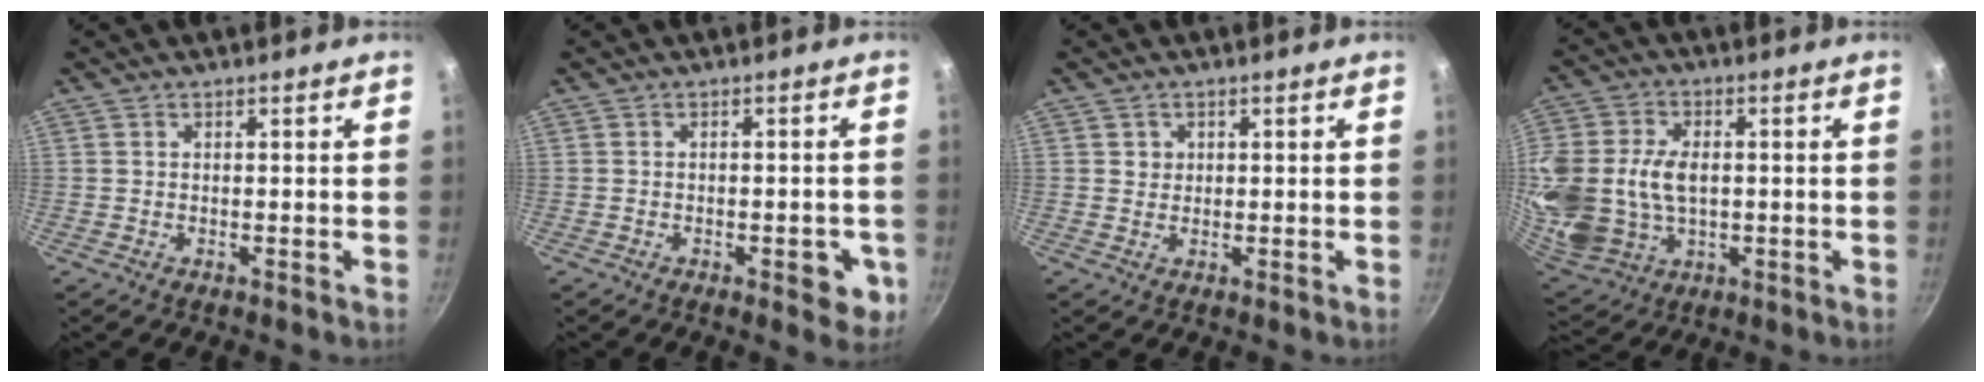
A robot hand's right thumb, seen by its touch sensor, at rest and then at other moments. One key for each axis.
{"total": 5.6, "fx": -1.9, "fy": 2.6, "fz": 4.6, "tx": -0.038, "ty": 0.006, "tz": -0.022}
{"total": 1.7, "fx": 0.5, "fy": 1.6, "fz": 0.3, "tx": 0.004, "ty": 0.003, "tz": 0.006}
{"total": 22.8, "fx": 0.7, "fy": 16.9, "fz": 15.2, "tx": -0.364, "ty": 0.018, "tz": 0.027}